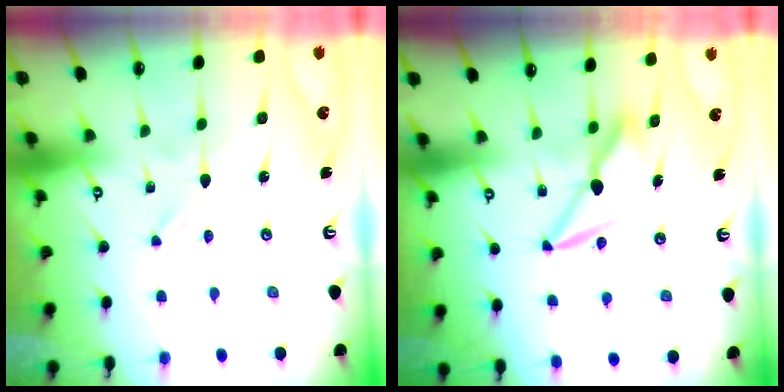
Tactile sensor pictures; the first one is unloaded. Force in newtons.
{"total": 8.1, "press": 7.9, "slide": 1.3}